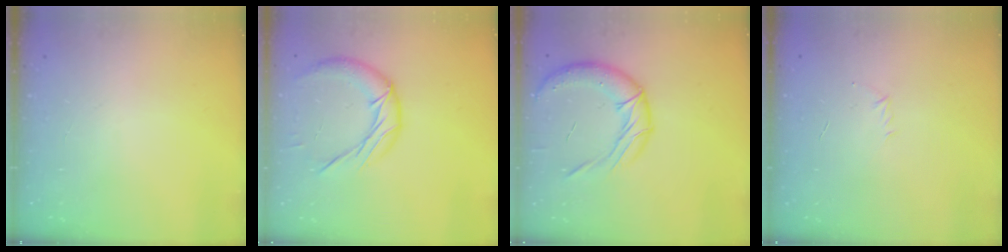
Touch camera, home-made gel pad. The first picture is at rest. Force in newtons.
{"total": 13.1, "press": 13.0, "slide": 1.0}
{"total": 16.1, "press": 15.9, "slide": 2.5}
{"total": 2.9, "press": 2.8, "slide": 0.7}